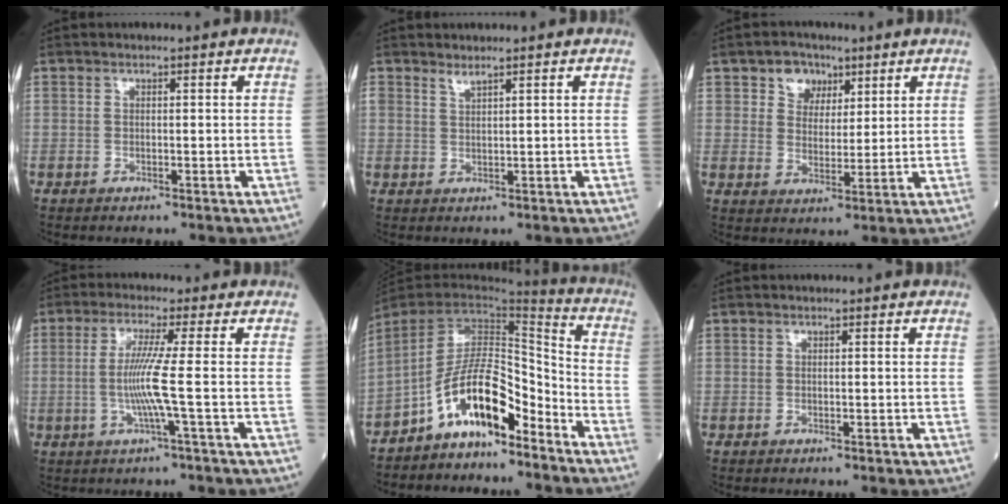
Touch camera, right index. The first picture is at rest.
{"total": 1.3, "force": [1.3, -0.1, 0.4], "torque": [-0.009, -0.004, 0.027]}
{"total": 5.3, "force": [3.0, 4.0, 1.8], "torque": [-0.032, 0.012, 0.052]}
{"total": 6.4, "force": [-0.8, -1.4, 6.2], "torque": [-0.131, -0.008, -0.017]}
{"total": 11.6, "force": [-7.5, 4.1, 7.8], "torque": [-0.143, 0.030, -0.139]}
{"total": 0.0}